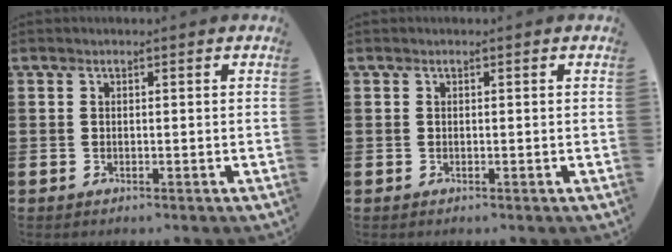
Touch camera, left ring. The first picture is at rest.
{"total": 0.0}